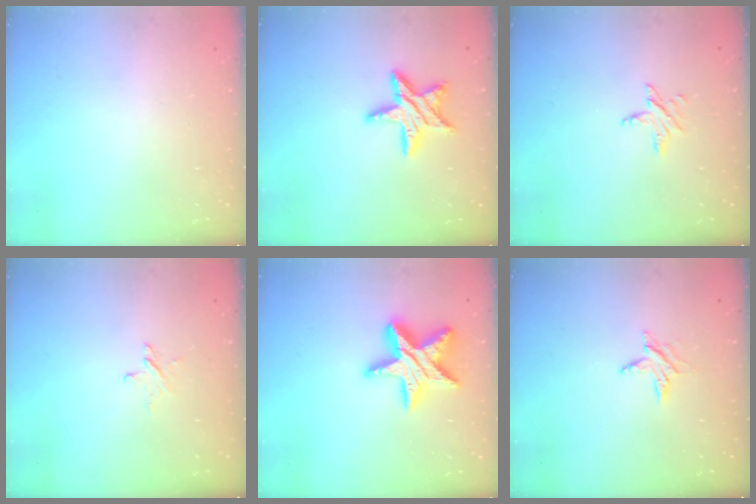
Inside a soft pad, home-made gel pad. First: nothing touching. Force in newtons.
{"total": 13.2, "press": 13.2, "slide": 0.9}
{"total": 3.4, "press": 3.3, "slide": 0.3}
{"total": 3.9, "press": 3.8, "slide": 0.3}
{"total": 16.3, "press": 16.3, "slide": 1.1}
{"total": 4.6, "press": 4.6, "slide": 0.6}